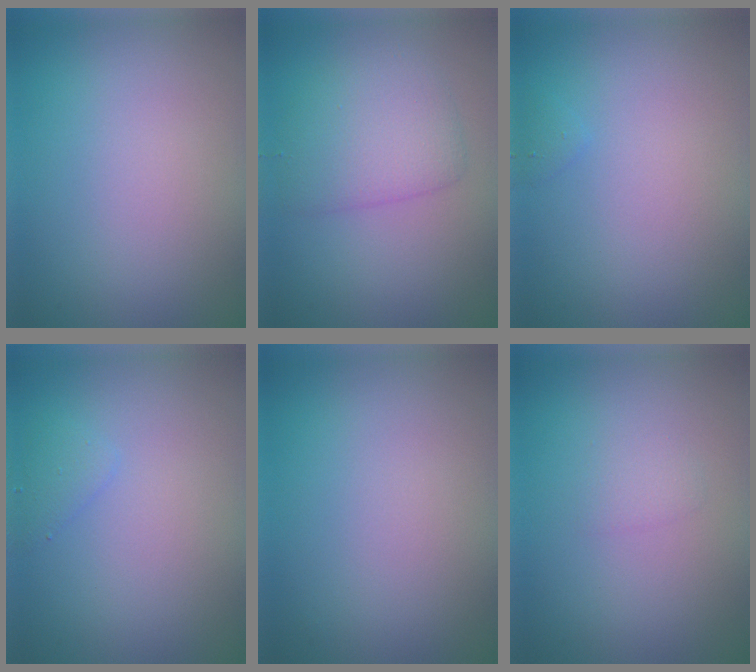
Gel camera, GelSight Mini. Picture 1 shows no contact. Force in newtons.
{"total": 3.8, "press": 3.8, "slide": 0.1}
{"total": 0.6, "press": 0.6, "slide": 0.0}
{"total": 1.1, "press": 1.1, "slide": 0.0}
{"total": 0.0}
{"total": 0.9, "press": 0.9, "slide": 0.1}